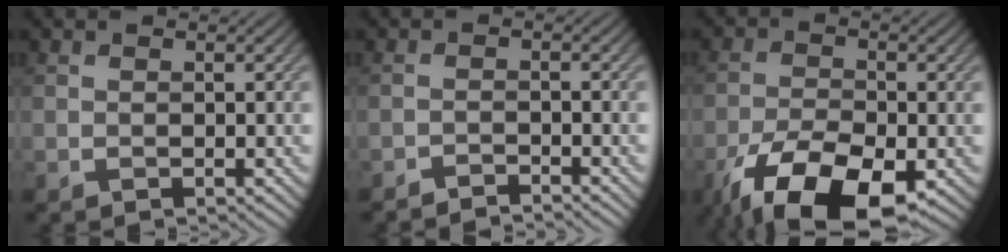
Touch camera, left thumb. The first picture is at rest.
{"total": 1.9, "force": [-1.9, 0.0, 0.4], "torque": [-0.005, 0.005, -0.038]}
{"total": 12.0, "force": [-6.6, 5.3, 8.5], "torque": [-0.166, -0.024, -0.122]}